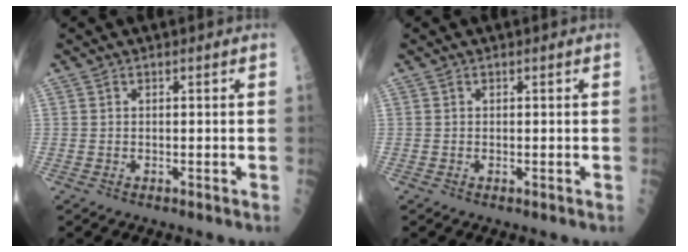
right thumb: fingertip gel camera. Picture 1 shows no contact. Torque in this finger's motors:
{"motor_torque": [2.52, 2.50, 0.34, 0.18, 0.02]}